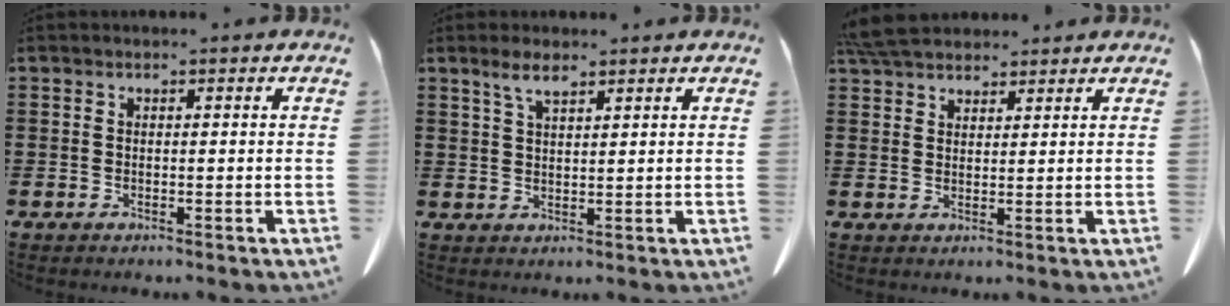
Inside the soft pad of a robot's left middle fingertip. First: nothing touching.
{"total": 3.4, "force": [2.3, 0.7, 2.4], "torque": [-0.052, 0.003, 0.041]}
{"total": 5.5, "force": [5.0, 1.4, 1.8], "torque": [-0.048, -0.005, 0.097]}